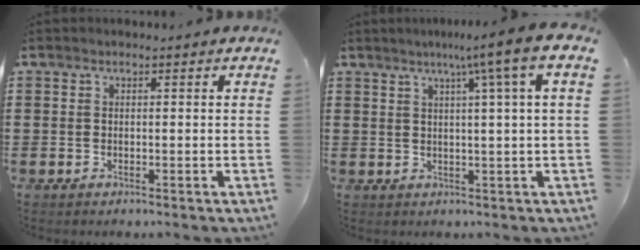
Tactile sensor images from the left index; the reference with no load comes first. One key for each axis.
{"total": 6.4, "fx": 3.0, "fy": -1.3, "fz": 5.5, "tx": -0.096, "ty": -0.009, "tz": 0.041}